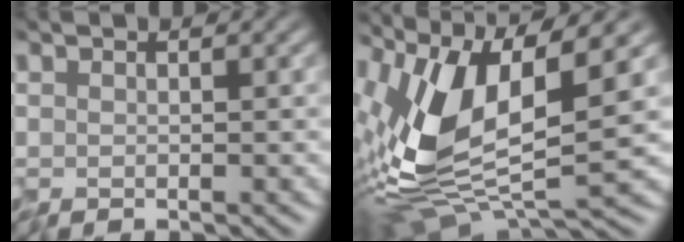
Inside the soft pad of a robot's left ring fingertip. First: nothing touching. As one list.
[{"total": 11.5, "force": [0.9, 4.6, 10.5], "torque": [-0.223, -0.007, 0.008]}]